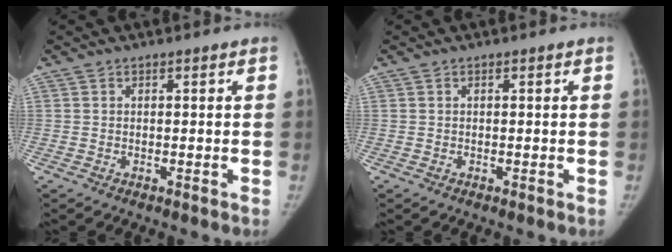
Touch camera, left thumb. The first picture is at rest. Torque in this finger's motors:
{"motor_torque": [0.05, 0.04, 0.26, -0.31, 0.03]}